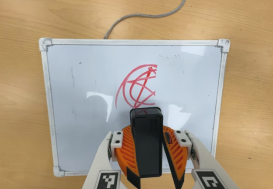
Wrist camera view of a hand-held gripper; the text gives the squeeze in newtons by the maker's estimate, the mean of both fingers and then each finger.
{"total": 11.5, "left": 11.6, "right": 11.4}